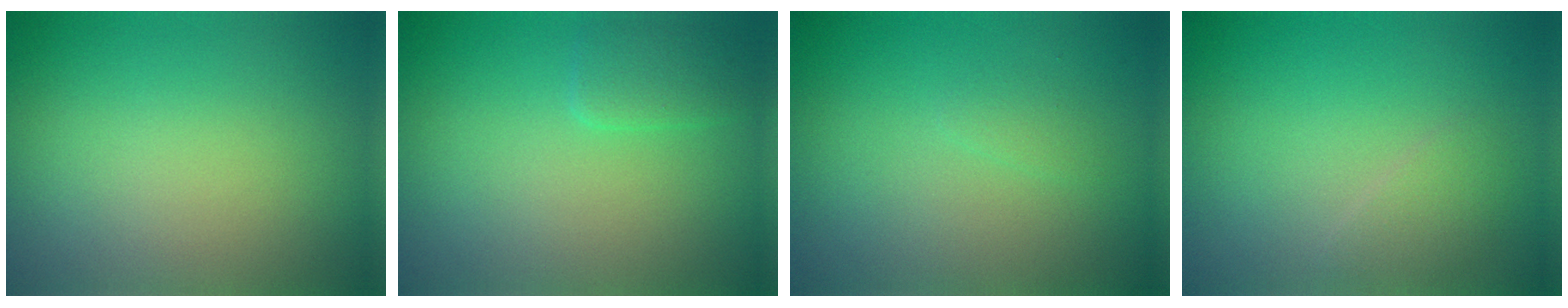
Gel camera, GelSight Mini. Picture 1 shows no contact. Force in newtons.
{"total": 1.7, "press": 1.7, "slide": 0.3}
{"total": 0.8, "press": 0.8, "slide": 0.0}
{"total": 1.3, "press": 1.3, "slide": 0.1}